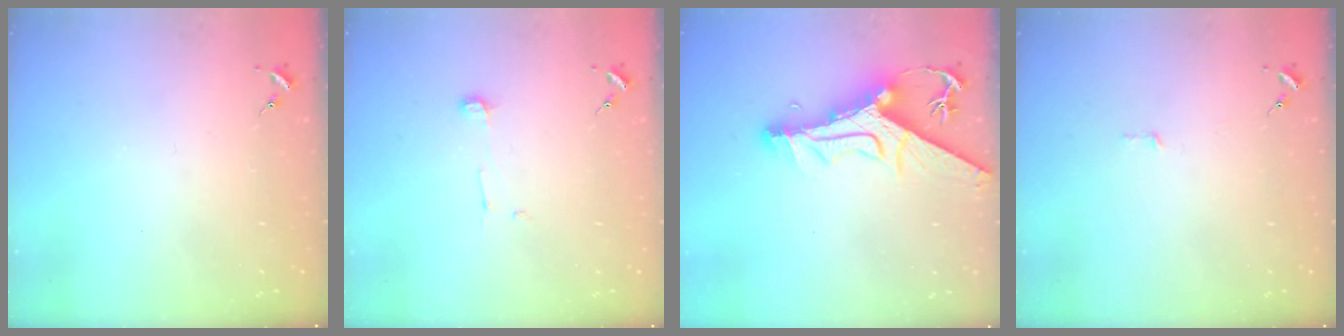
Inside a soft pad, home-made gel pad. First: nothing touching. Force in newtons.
{"total": 4.9, "press": 4.9, "slide": 0.2}
{"total": 13.6, "press": 13.5, "slide": 1.4}
{"total": 3.0, "press": 3.0, "slide": 0.2}